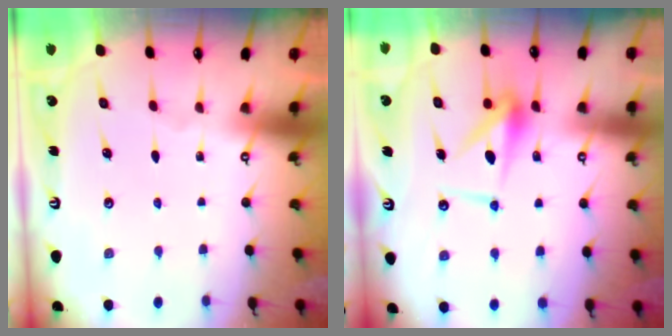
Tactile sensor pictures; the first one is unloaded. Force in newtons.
{"total": 10.0, "press": 10.0, "slide": 0.2}